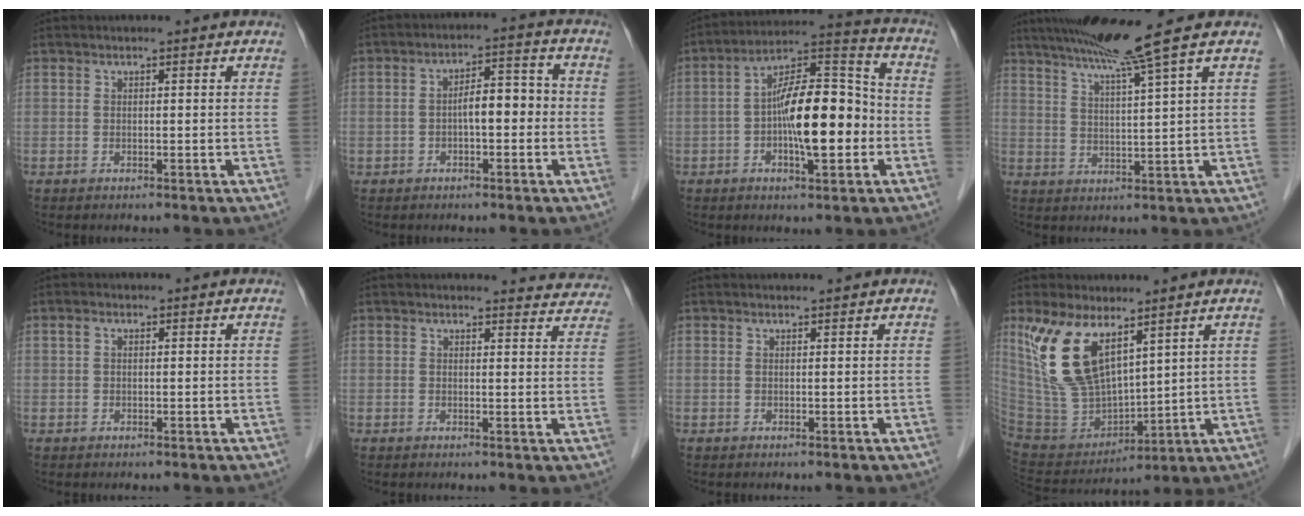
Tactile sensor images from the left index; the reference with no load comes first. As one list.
[{"total": 5.4, "force": [-1.1, 2.3, 4.8], "torque": [-0.082, 0.034, -0.015]}, {"total": 13.5, "force": [-2.7, 4.1, 12.6], "torque": [-0.219, 0.025, -0.044]}, {"total": 8.9, "force": [6.4, -2.6, 5.6], "torque": [-0.095, 0.002, 0.106]}, {"total": 1.0, "force": [0.4, 0.7, 0.6], "torque": [-0.017, 0.012, 0.009]}, {"total": 7.6, "force": [7.4, 1.6, 0.0], "torque": [0.029, -0.019, 0.053]}, {"total": 0.7, "force": [0.6, 0.0, 0.1], "torque": [-0.011, 0.004, 0.015]}, {"total": 12.9, "force": [7.3, 5.2, 9.2], "torque": [-0.198, 0.004, 0.161]}]